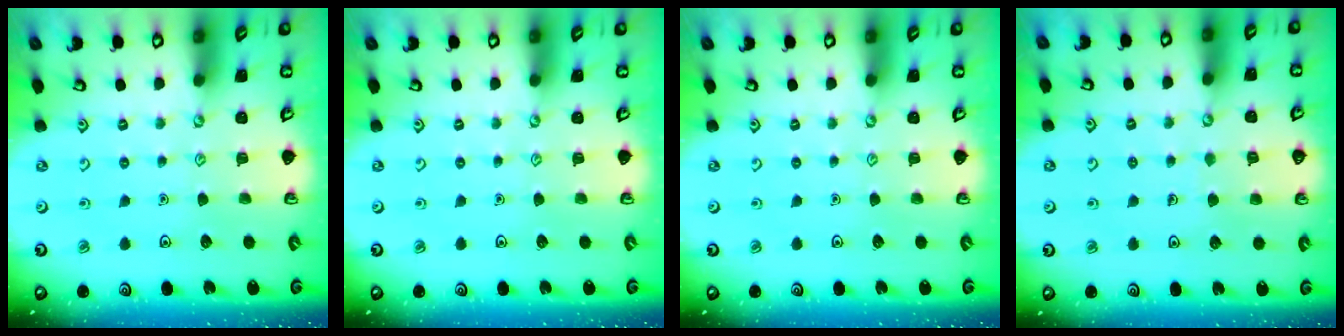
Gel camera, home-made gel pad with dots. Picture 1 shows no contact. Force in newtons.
{"total": 0.0}
{"total": 0.0}
{"total": 3.3, "press": 3.3, "slide": 0.2}